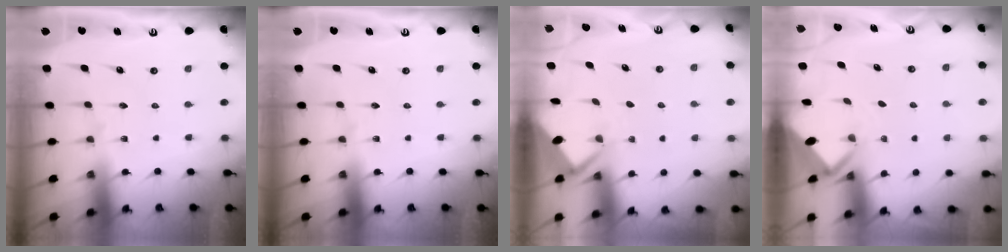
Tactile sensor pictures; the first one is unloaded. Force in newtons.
{"total": 0.0}
{"total": 2.6, "press": 2.6, "slide": 0.4}
{"total": 2.1, "press": 2.1, "slide": 0.2}